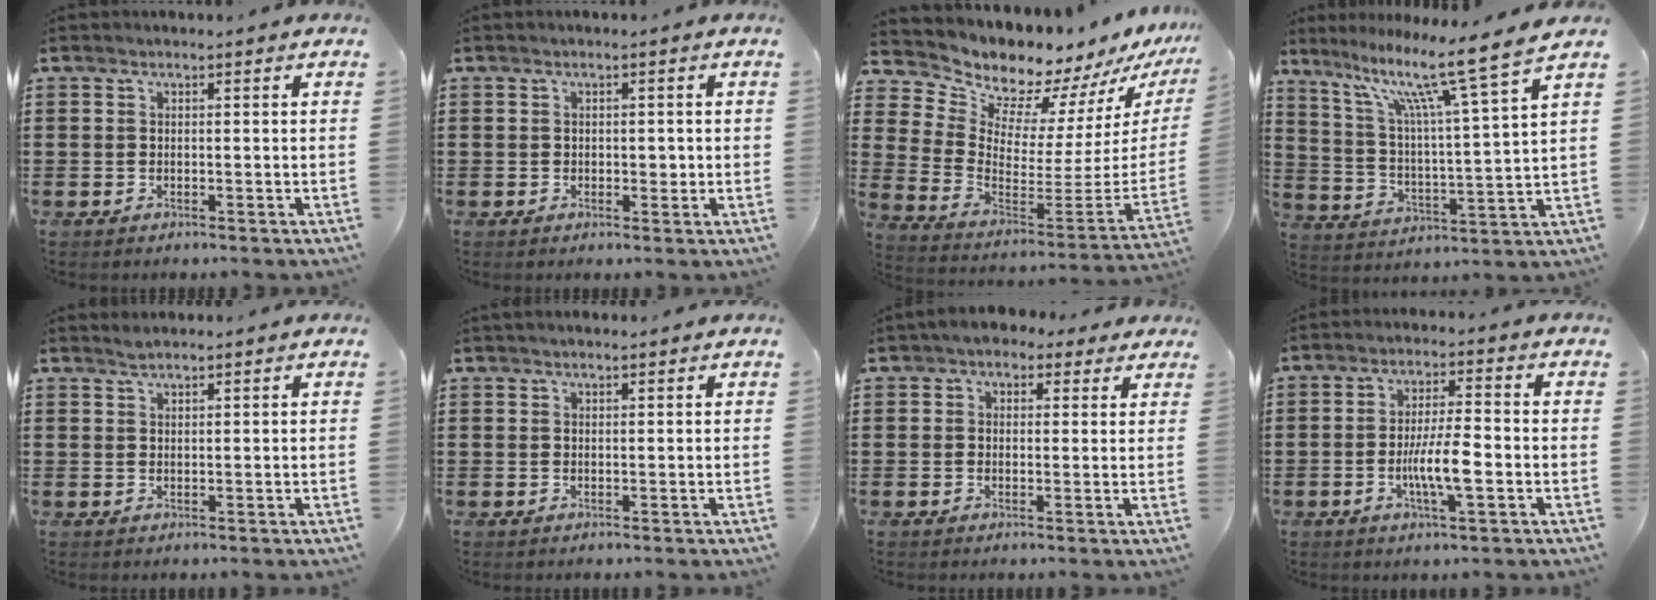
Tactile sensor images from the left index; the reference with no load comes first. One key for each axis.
{"total": 1.3, "fx": 0.0, "fy": 0.8, "fz": 1.0, "tx": -0.019, "ty": 0.006, "tz": -0.001}
{"total": 9.0, "fx": 8.7, "fy": 2.3, "fz": 0.5, "tx": -0.054, "ty": -0.087, "tz": 0.149}
{"total": 11.7, "fx": 8.6, "fy": 0.1, "fz": 7.9, "tx": -0.168, "ty": -0.054, "tz": 0.132}
{"total": 1.2, "fx": 1.1, "fy": 0.1, "fz": 0.4, "tx": -0.009, "ty": -0.001, "tz": 0.022}
{"total": 0.7, "fx": 0.6, "fy": 0.2, "fz": 0.4, "tx": -0.008, "ty": 0.001, "tz": 0.011}
{"total": 2.9, "fx": 1.6, "fy": 2.1, "fz": 1.2, "tx": -0.023, "ty": 0.007, "tz": 0.027}
{"total": 7.2, "fx": -1.7, "fy": 1.5, "fz": 6.8, "tx": -0.135, "ty": -0.004, "tz": -0.035}